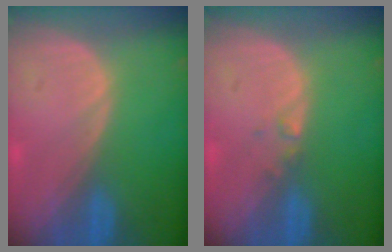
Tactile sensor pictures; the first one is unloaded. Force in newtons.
{"total": 0.9, "press": 0.9, "slide": 0.1}